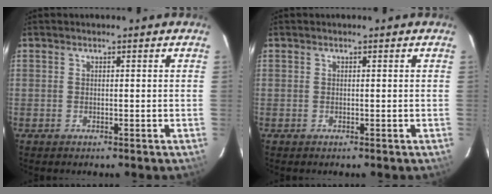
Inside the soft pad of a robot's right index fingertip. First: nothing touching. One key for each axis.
{"total": 0.0}